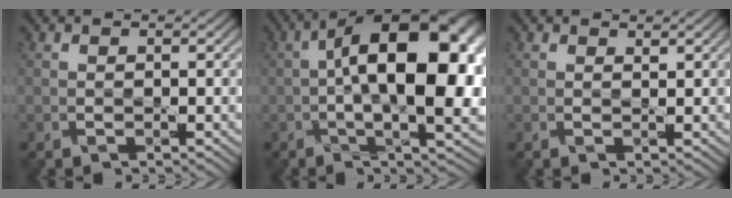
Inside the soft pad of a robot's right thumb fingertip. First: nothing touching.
{"total": 17.2, "force": [0.9, 7.6, 15.4], "torque": [-0.223, 0.026, 0.007]}
{"total": 0.6, "force": [0.6, 0.0, 0.1], "torque": [-0.003, 0.000, 0.011]}